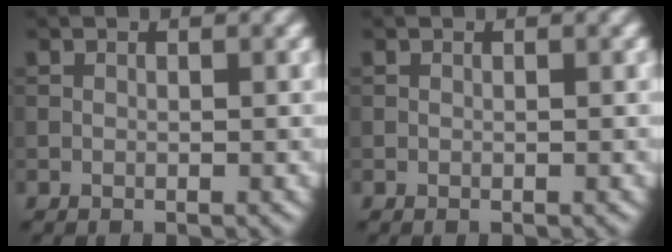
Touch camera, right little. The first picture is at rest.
{"total": 0.0}